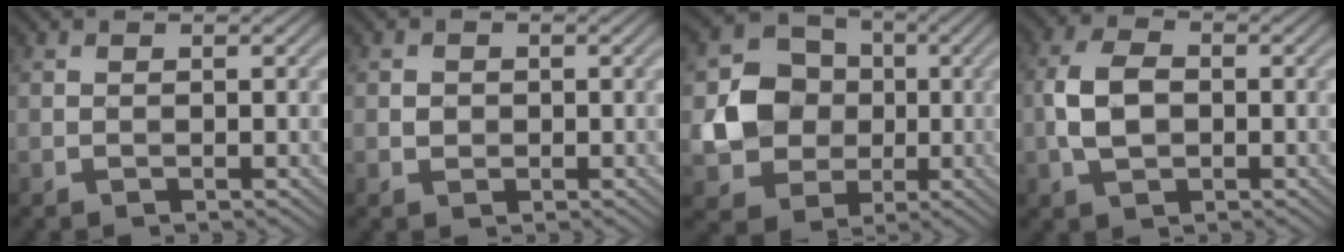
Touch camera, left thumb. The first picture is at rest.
{"total": 0.9, "force": [-0.1, 0.9, 0.2], "torque": [-0.009, -0.001, -0.003]}
{"total": 8.5, "force": [-0.3, 7.7, 3.7], "torque": [-0.085, -0.003, -0.007]}
{"total": 5.2, "force": [-0.4, 3.2, 4.1], "torque": [-0.092, 0.005, -0.012]}